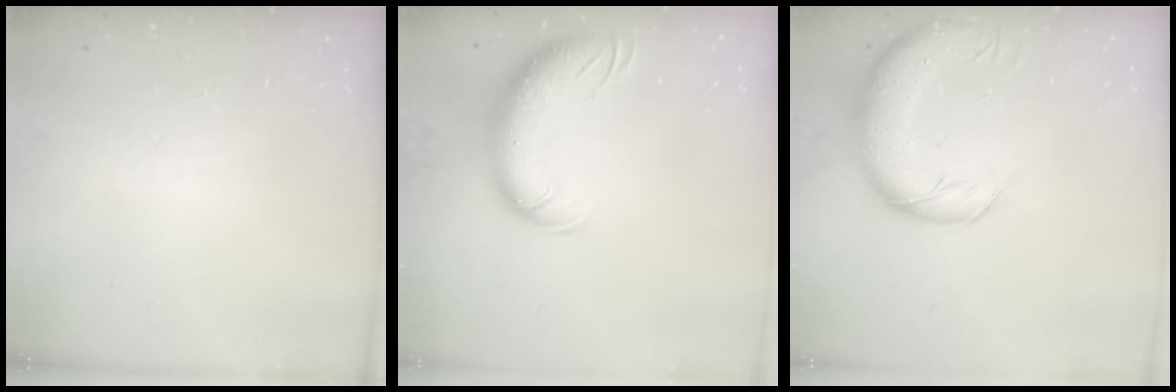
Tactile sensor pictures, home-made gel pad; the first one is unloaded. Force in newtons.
{"total": 13.4, "press": 13.0, "slide": 3.5}
{"total": 13.7, "press": 13.3, "slide": 3.1}